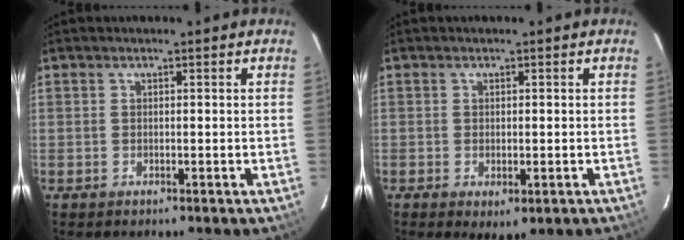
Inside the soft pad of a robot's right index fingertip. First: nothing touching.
{"total": 3.0, "force": [-0.8, 1.5, 2.5], "torque": [-0.041, -0.014, -0.008]}